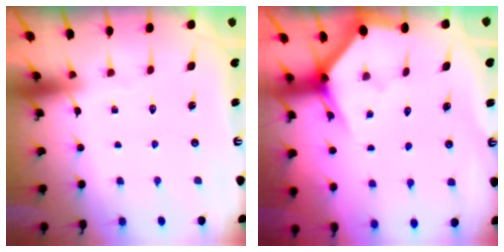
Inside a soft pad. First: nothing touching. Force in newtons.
{"total": 2.8, "press": 2.8, "slide": 0.1}